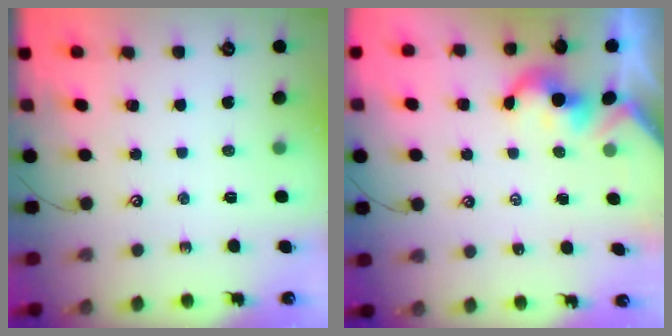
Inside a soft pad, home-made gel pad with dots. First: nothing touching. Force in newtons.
{"total": 2.0, "press": 2.0, "slide": 0.2}